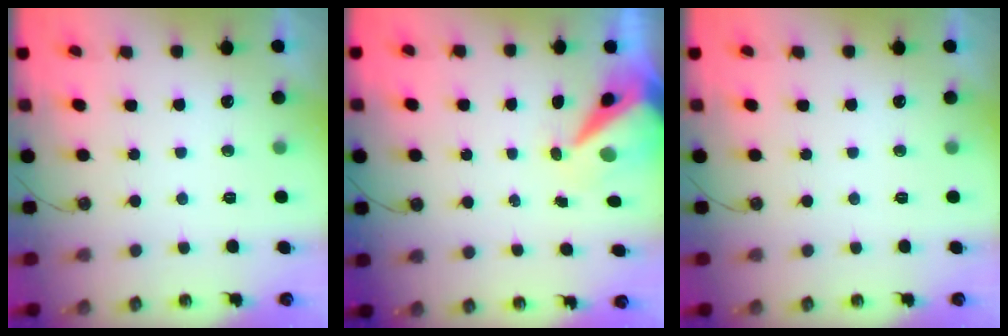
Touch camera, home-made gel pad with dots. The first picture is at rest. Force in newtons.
{"total": 9.0, "press": 8.9, "slide": 1.3}
{"total": 0.0}